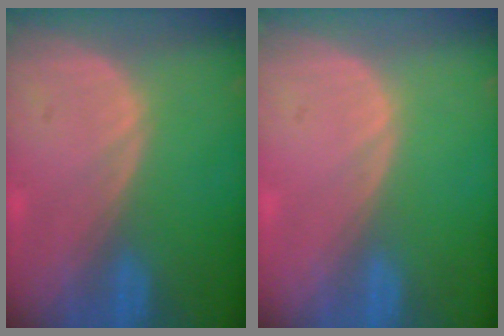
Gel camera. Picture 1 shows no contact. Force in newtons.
{"total": 0.0}